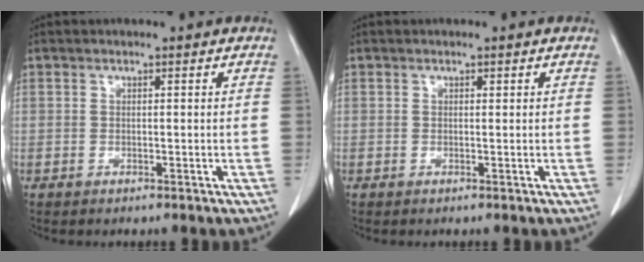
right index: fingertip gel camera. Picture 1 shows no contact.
{"total": 0.0}